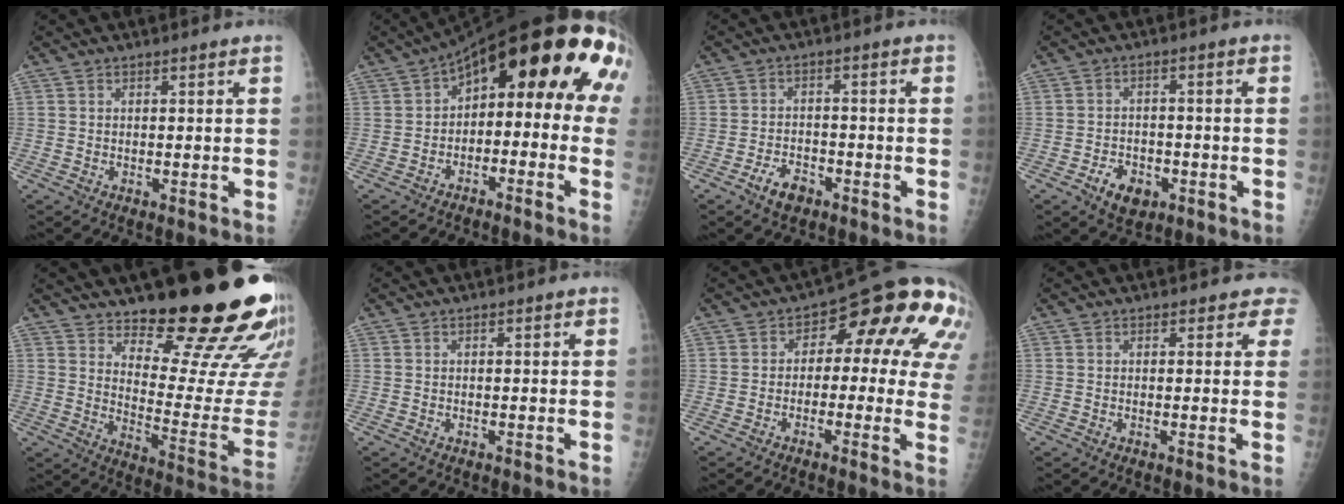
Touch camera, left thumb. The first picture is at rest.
{"total": 22.0, "force": [3.1, 11.2, 18.6], "torque": [-0.226, 0.053, 0.034]}
{"total": 5.1, "force": [-3.3, 2.8, 2.7], "torque": [-0.044, 0.025, -0.055]}
{"total": 6.1, "force": [-3.0, 4.1, 3.4], "torque": [-0.041, 0.020, -0.045]}
{"total": 23.9, "force": [17.6, 6.5, 14.9], "torque": [-0.162, -0.139, 0.240]}
{"total": 0.0}
{"total": 16.7, "force": [3.1, 8.6, 14.0], "torque": [-0.121, 0.025, 0.021]}
{"total": 2.3, "force": [1.7, 1.4, 0.6], "torque": [0.022, -0.006, 0.000]}